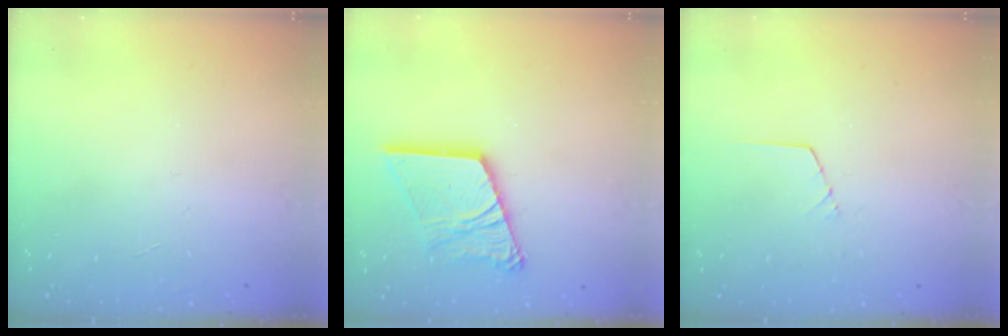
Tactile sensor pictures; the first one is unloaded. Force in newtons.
{"total": 15.3, "press": 15.2, "slide": 1.6}
{"total": 1.6, "press": 1.6, "slide": 0.1}